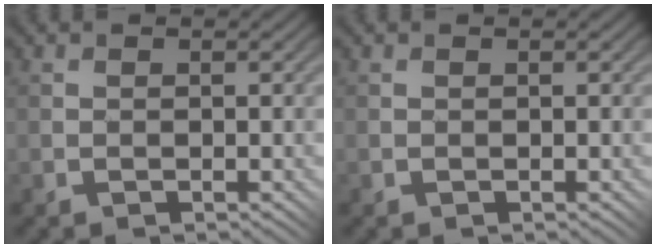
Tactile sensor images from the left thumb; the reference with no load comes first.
{"total": 0.0}